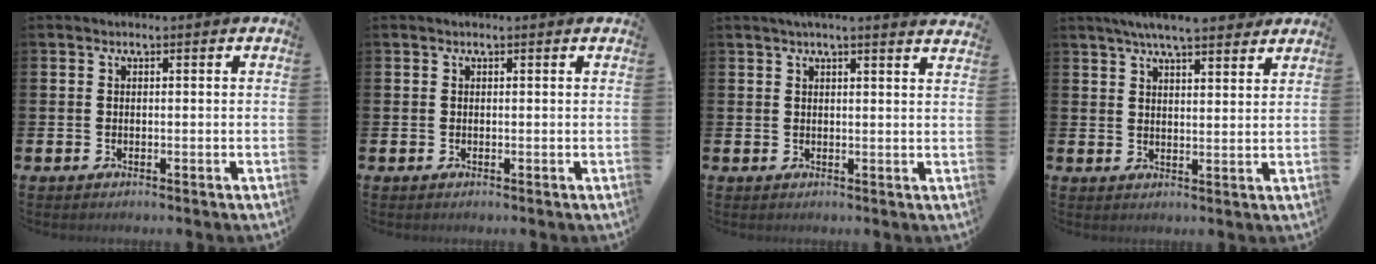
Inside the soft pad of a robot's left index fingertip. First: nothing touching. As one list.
[{"total": 0.0}, {"total": 2.6, "force": [2.5, -0.5, 0.6], "torque": [-0.020, -0.008, 0.046]}, {"total": 6.2, "force": [5.8, 0.6, 2.2], "torque": [-0.042, -0.023, 0.102]}]